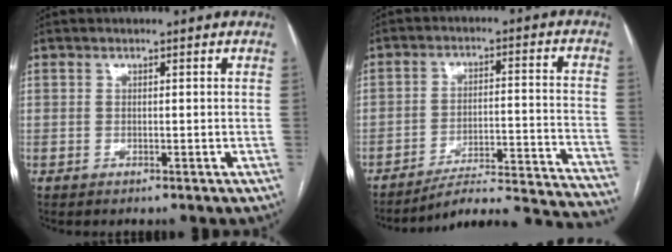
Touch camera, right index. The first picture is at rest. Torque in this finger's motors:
{"motor_torque": [-0.71, -0.74, -0.03, 0.01]}